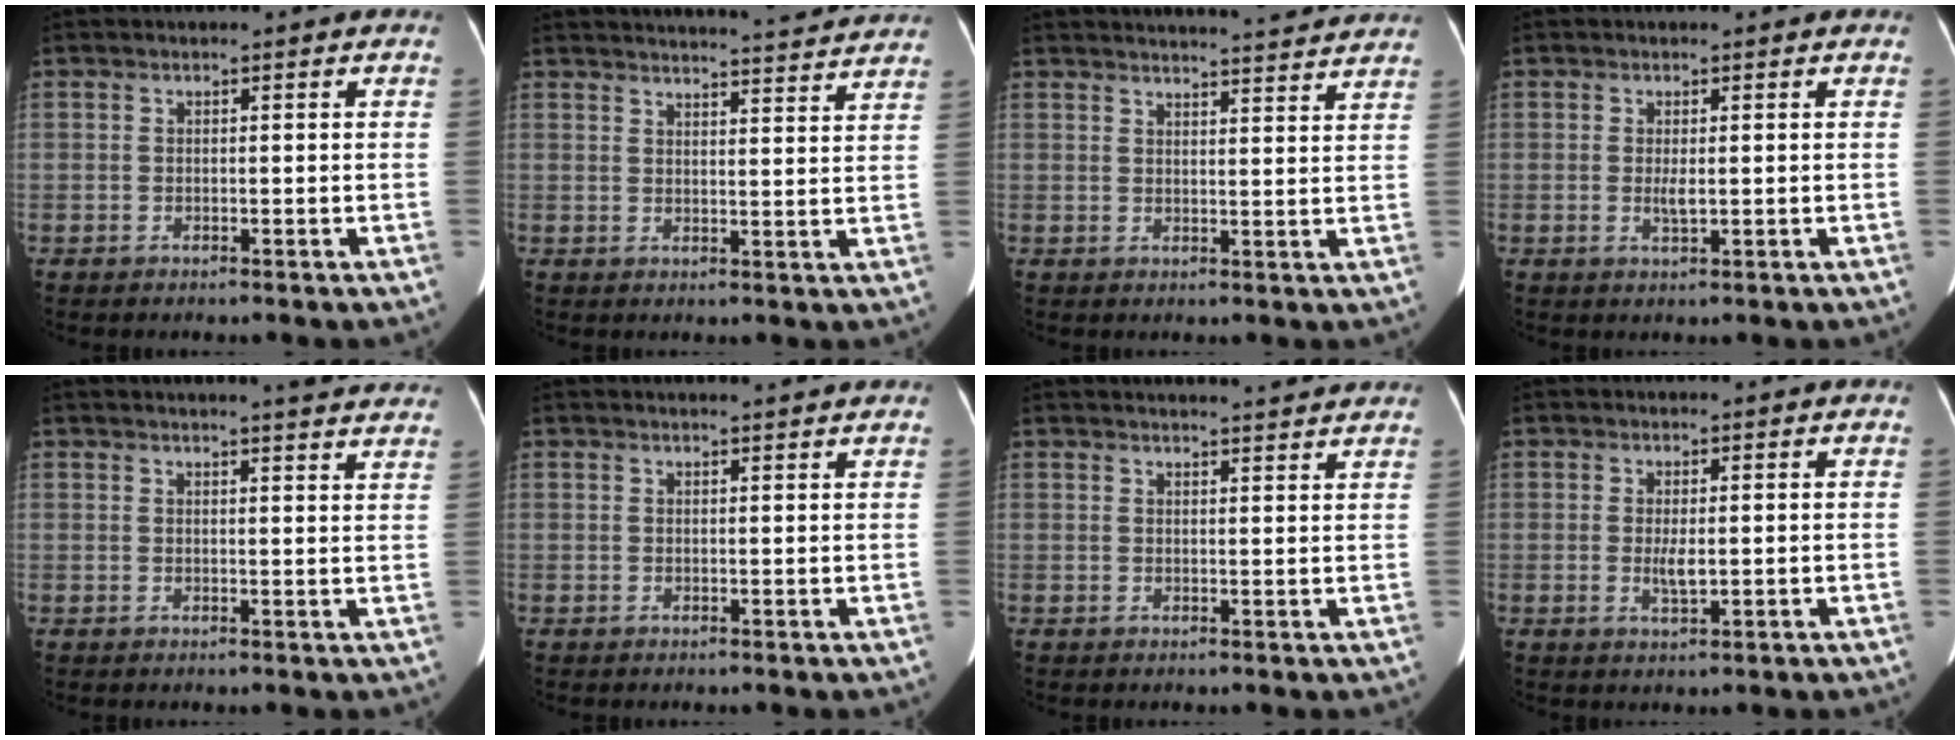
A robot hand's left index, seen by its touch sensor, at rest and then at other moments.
{"total": 18.3, "force": [17.6, 0.7, 5.2], "torque": [-0.076, -0.008, 0.217]}
{"total": 16.2, "force": [15.5, 0.6, 4.6], "torque": [-0.064, -0.002, 0.188]}
{"total": 1.5, "force": [0.1, 0.4, 1.4], "torque": [-0.031, -0.005, 0.004]}
{"total": 11.2, "force": [10.2, 0.7, 4.5], "torque": [-0.051, -0.004, 0.099]}
{"total": 3.9, "force": [3.6, -0.2, 1.3], "torque": [-0.019, 0.012, 0.042]}
{"total": 9.1, "force": [8.6, 0.3, 2.8], "torque": [-0.038, 0.014, 0.097]}
{"total": 2.3, "force": [0.0, 0.6, 2.2], "torque": [-0.043, -0.006, 0.005]}